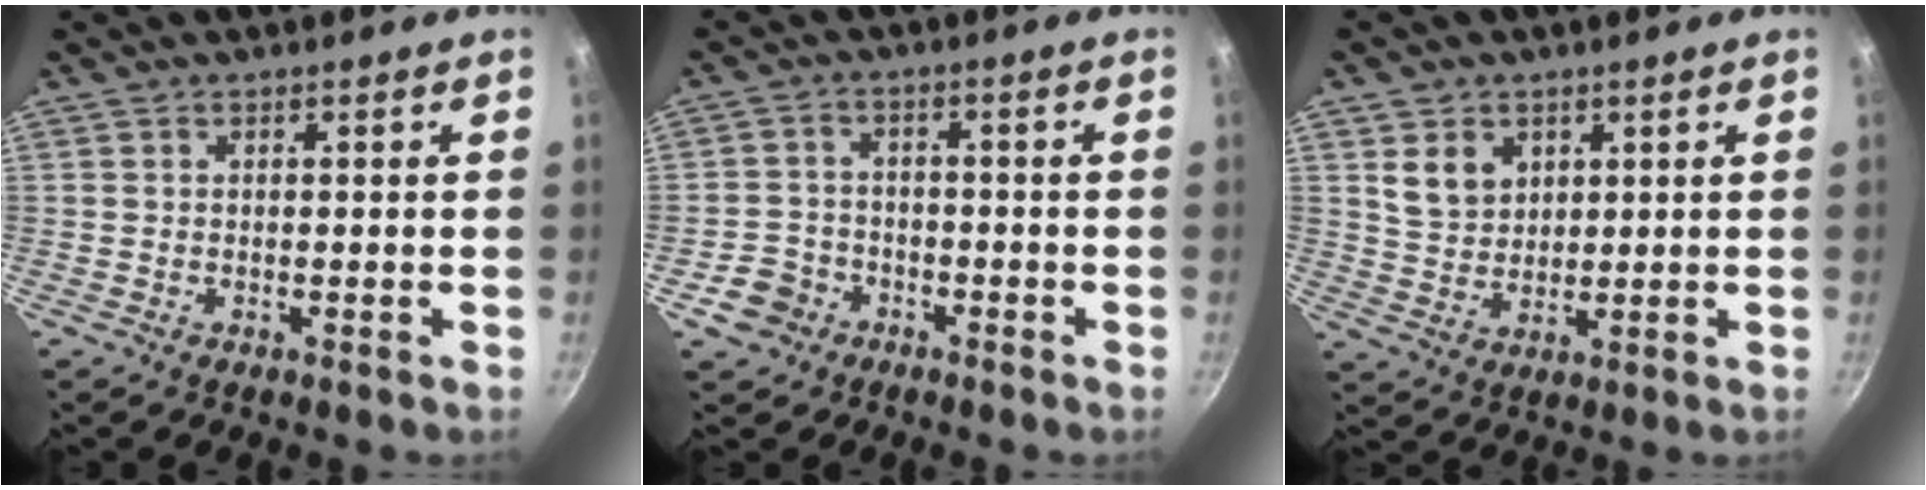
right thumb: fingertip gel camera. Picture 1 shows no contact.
{"total": 5.3, "force": [-2.9, 4.2, 1.4], "torque": [-0.013, 0.032, -0.049]}
{"total": 6.5, "force": [2.6, 5.2, 3.1], "torque": [-0.035, -0.013, 0.057]}